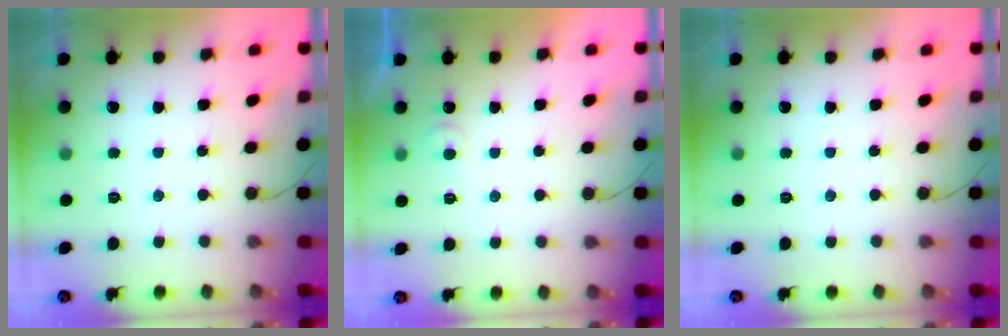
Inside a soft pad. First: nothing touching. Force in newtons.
{"total": 3.4, "press": 3.3, "slide": 0.3}
{"total": 0.0}